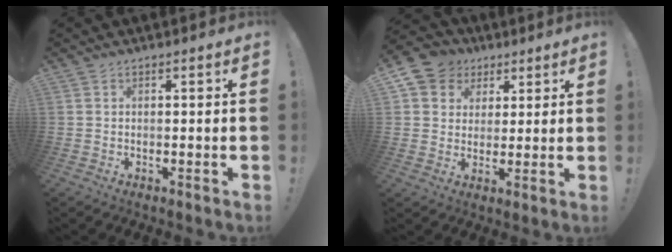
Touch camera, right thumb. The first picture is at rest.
{"total": 8.4, "force": [3.4, 7.5, 1.9], "torque": [-0.032, -0.016, 0.071]}